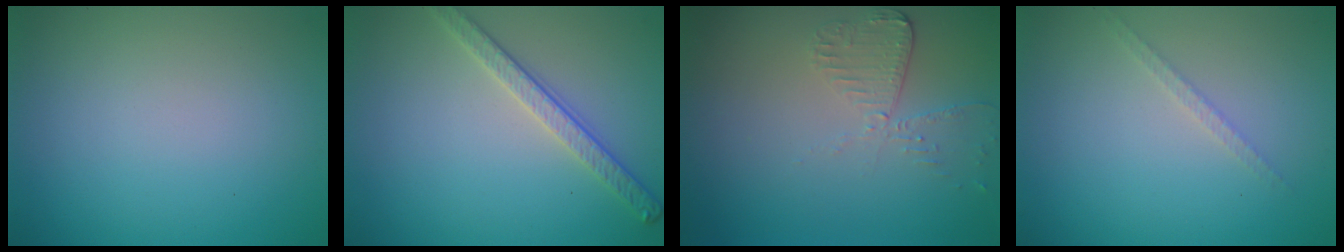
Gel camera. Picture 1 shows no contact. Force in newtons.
{"total": 2.8, "press": 2.7, "slide": 0.8}
{"total": 2.6, "press": 2.3, "slide": 1.2}
{"total": 1.1, "press": 1.1, "slide": 0.2}